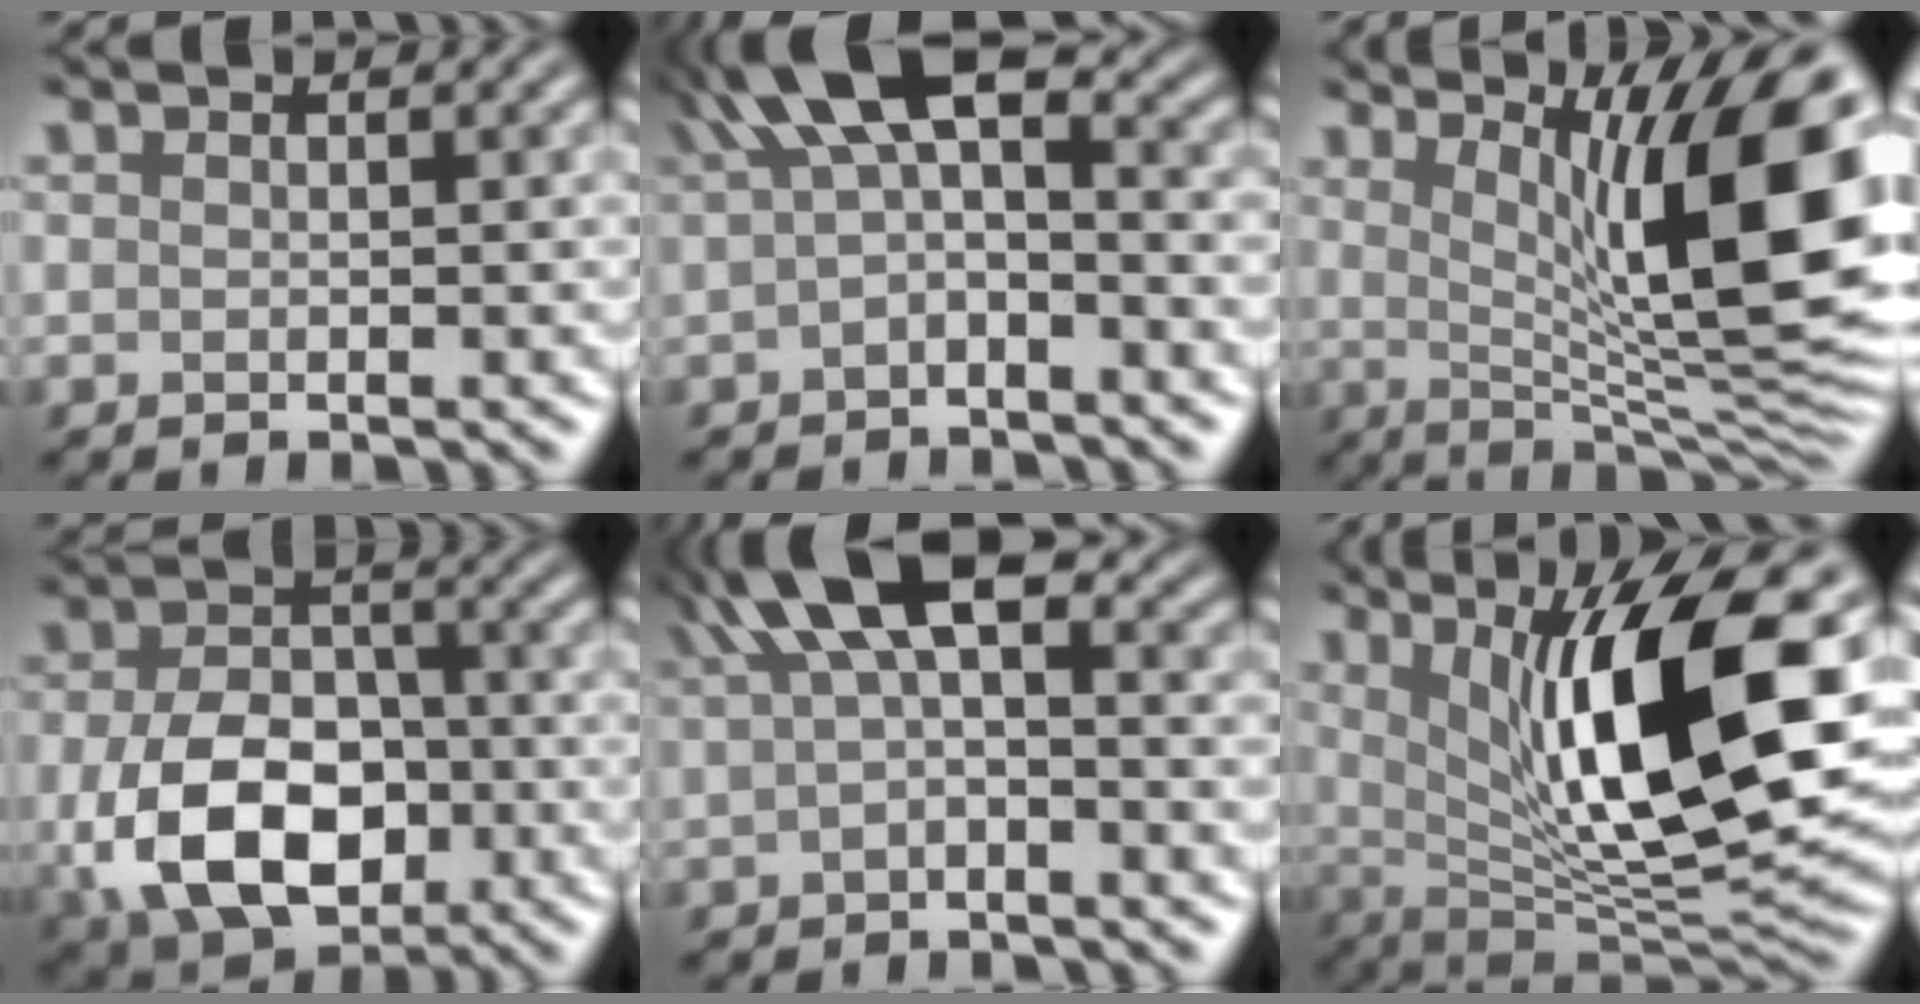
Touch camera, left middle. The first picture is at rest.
{"total": 6.9, "force": [1.4, 3.1, 6.0], "torque": [-0.101, 0.020, 0.010]}
{"total": 14.9, "force": [2.8, 4.1, 14.0], "torque": [-0.174, -0.004, 0.047]}
{"total": 10.4, "force": [-2.6, 6.7, 7.5], "torque": [-0.152, -0.017, -0.041]}
{"total": 7.0, "force": [2.2, 3.0, 5.9], "torque": [-0.101, 0.021, 0.028]}
{"total": 14.4, "force": [3.2, 4.7, 13.2], "torque": [-0.197, -0.009, 0.051]}